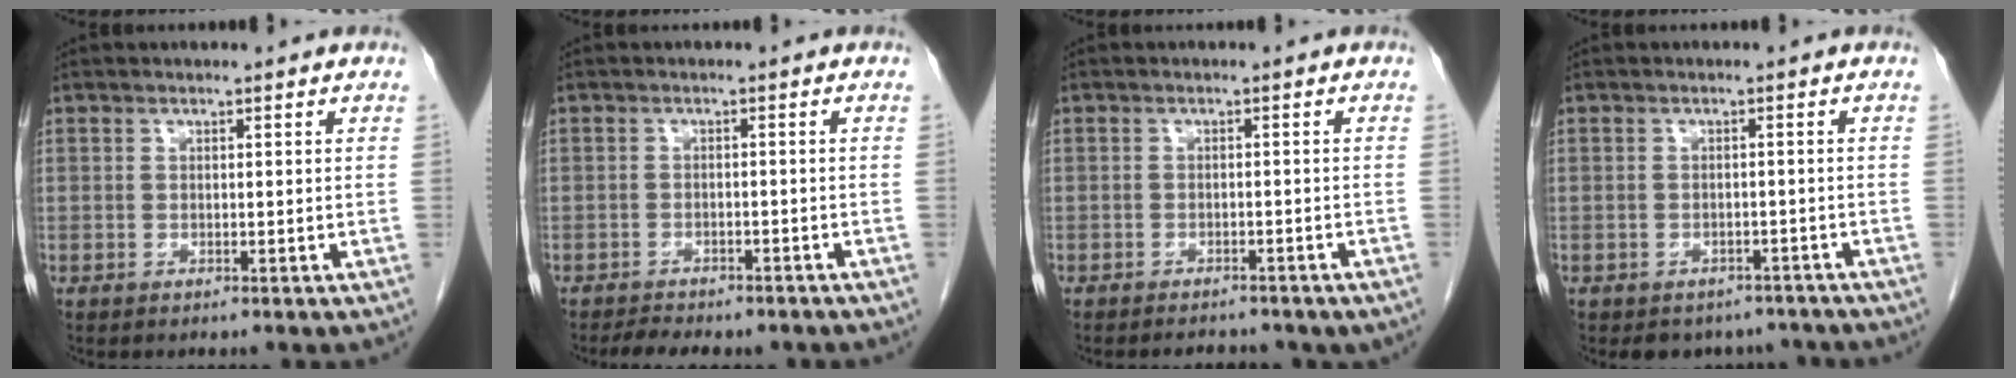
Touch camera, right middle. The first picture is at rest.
{"total": 6.0, "force": [-5.2, 1.8, 2.4], "torque": [-0.042, -0.003, -0.067]}
{"total": 4.7, "force": [-4.0, 1.7, 1.8], "torque": [-0.028, -0.003, -0.042]}
{"total": 6.1, "force": [-5.2, 3.1, 0.5], "torque": [0.007, 0.010, -0.058]}